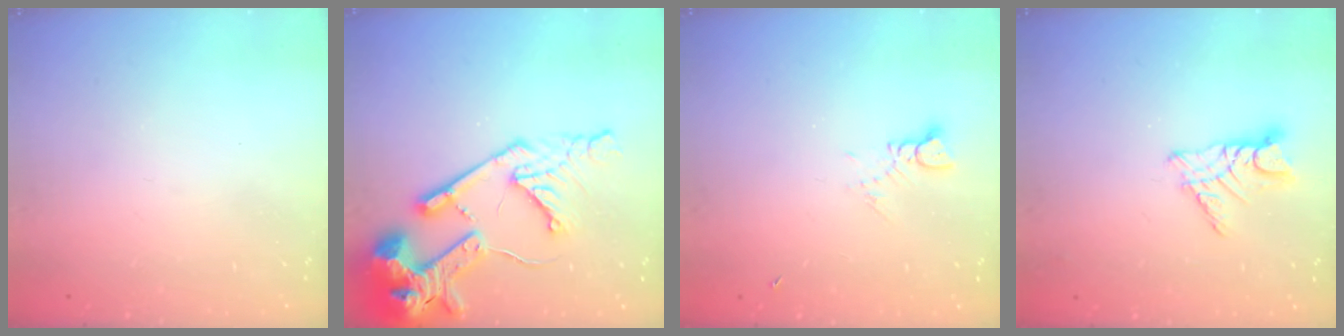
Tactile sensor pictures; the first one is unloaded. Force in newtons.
{"total": 21.6, "press": 21.4, "slide": 2.4}
{"total": 2.0, "press": 2.0, "slide": 0.1}
{"total": 7.7, "press": 7.7, "slide": 0.6}